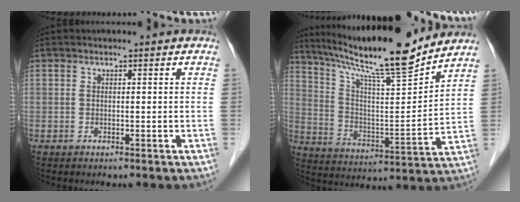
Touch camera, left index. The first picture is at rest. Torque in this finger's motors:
{"motor_torque": [0.69, -0.94, 0.41, 0.10]}